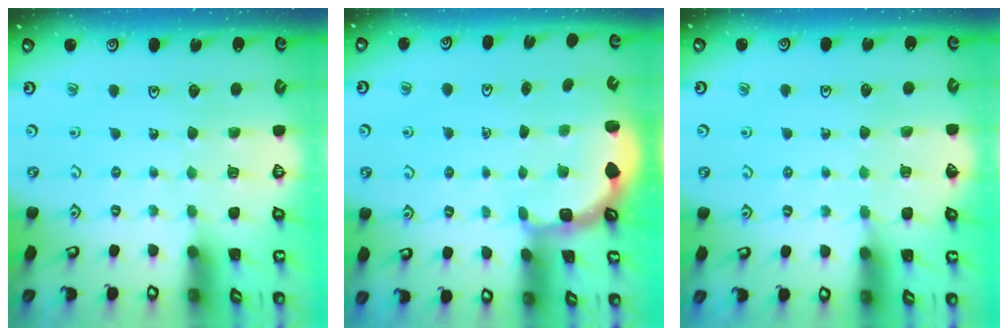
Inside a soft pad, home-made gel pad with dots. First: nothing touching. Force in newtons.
{"total": 2.8, "press": 2.2, "slide": 1.7}
{"total": 6.1, "press": 6.0, "slide": 0.9}